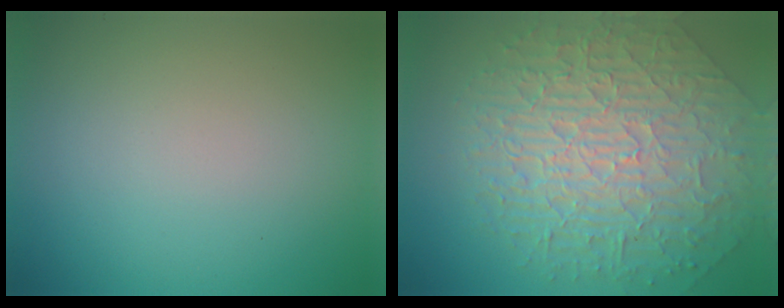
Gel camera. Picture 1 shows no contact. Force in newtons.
{"total": 9.8, "press": 6.8, "slide": 7.0}